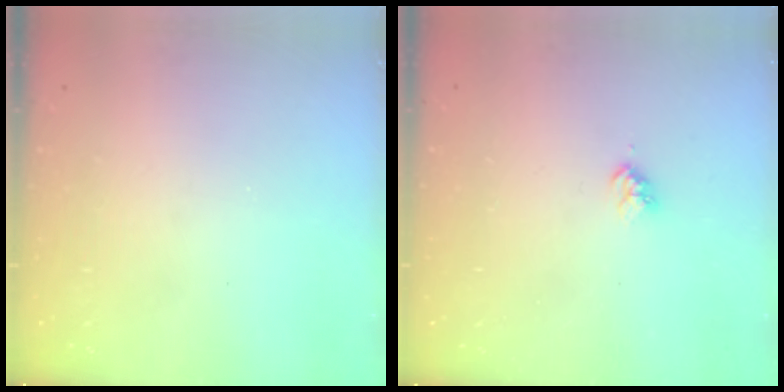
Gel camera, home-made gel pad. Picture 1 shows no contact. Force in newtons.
{"total": 3.1, "press": 3.1, "slide": 0.4}